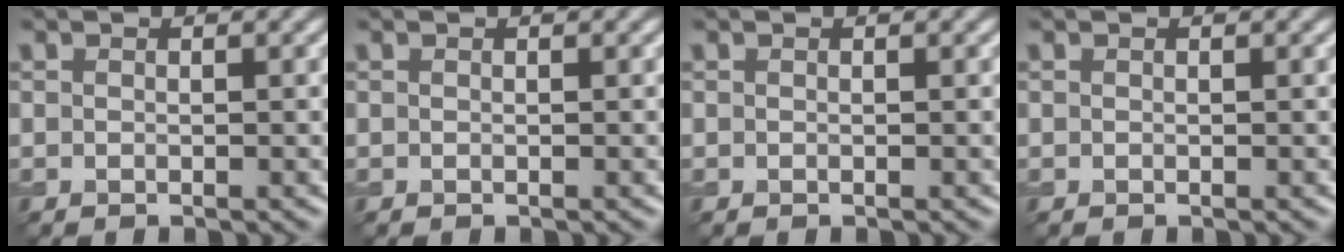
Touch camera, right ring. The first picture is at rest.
{"total": 0.0}
{"total": 0.0}
{"total": 0.0}